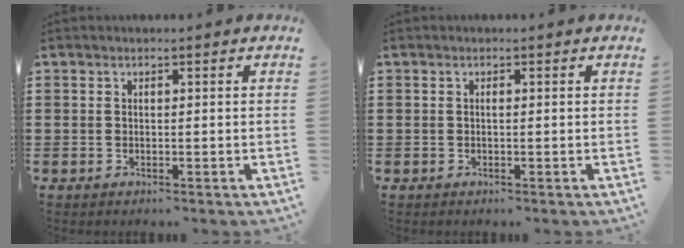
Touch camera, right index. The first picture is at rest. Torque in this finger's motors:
{"motor_torque": [2.14, 0.00, 0.00, -0.01]}